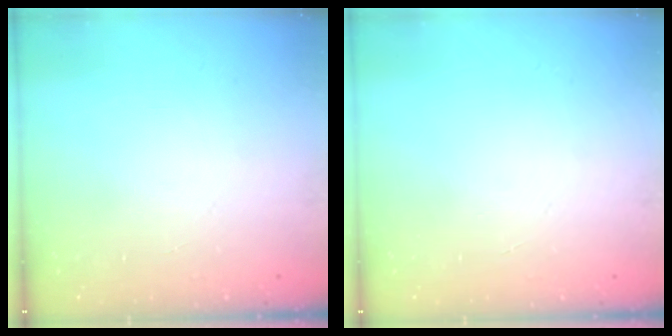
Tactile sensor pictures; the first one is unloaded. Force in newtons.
{"total": 0.0}